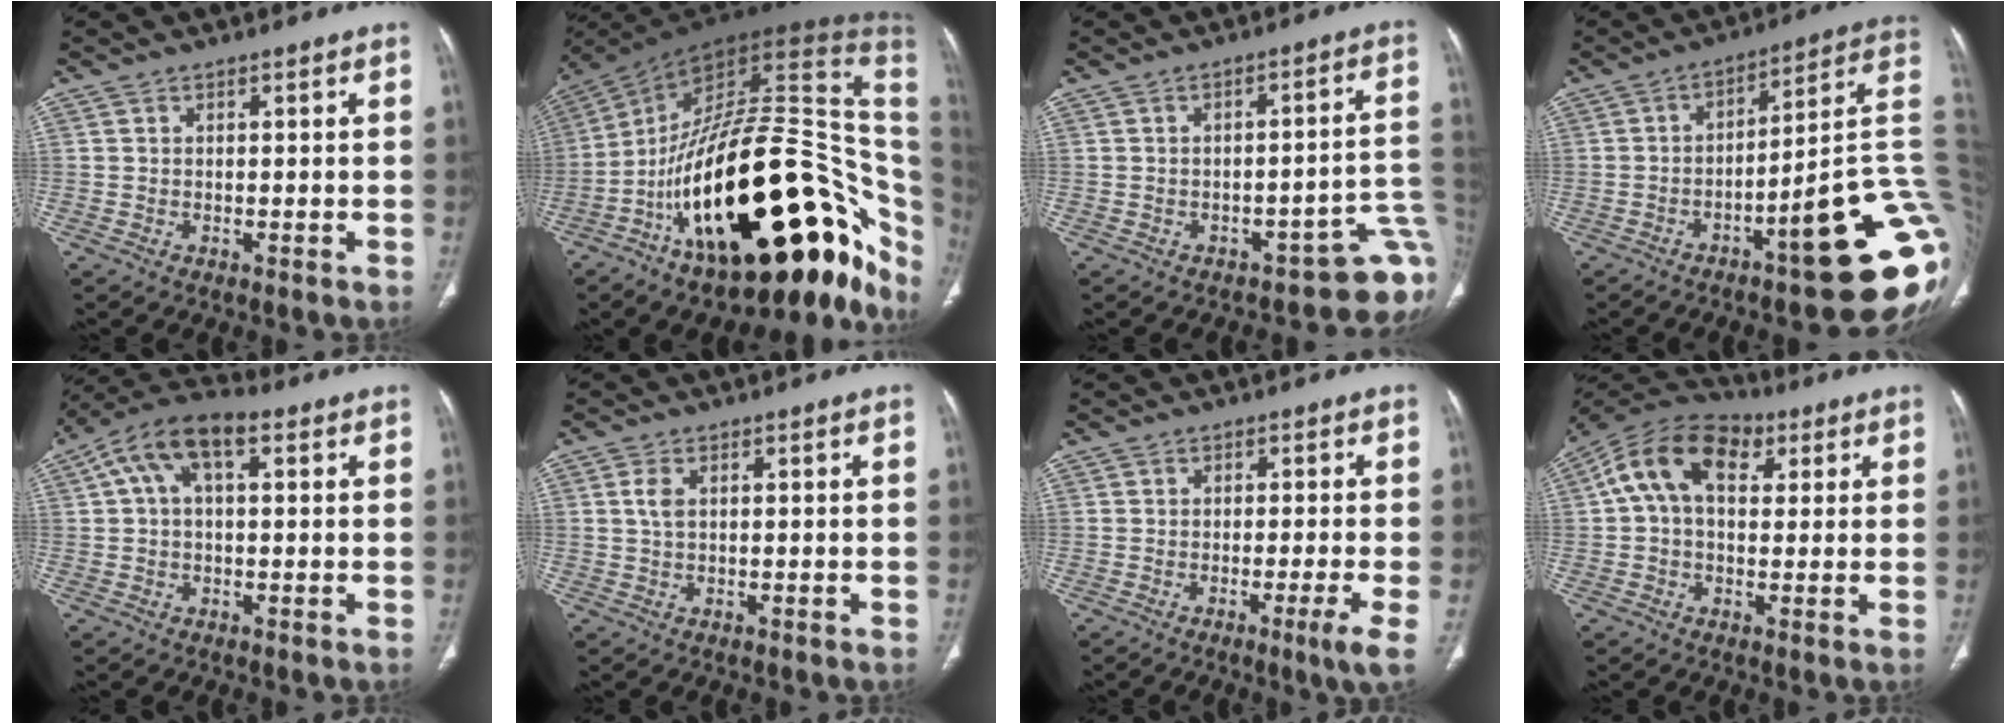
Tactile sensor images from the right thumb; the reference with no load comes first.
{"total": 42.6, "force": [-9.9, 18.0, 37.4], "torque": [-0.453, 0.089, -0.147]}
{"total": 11.2, "force": [-4.6, 4.6, 9.2], "torque": [-0.078, 0.048, -0.052]}
{"total": 22.2, "force": [-6.2, 4.4, 20.9], "torque": [-0.195, 0.045, -0.080]}
{"total": 10.5, "force": [3.4, 5.4, 8.4], "torque": [-0.160, 0.040, 0.053]}
{"total": 2.2, "force": [0.5, 1.3, 1.7], "torque": [-0.042, 0.003, 0.009]}
{"total": 4.0, "force": [-1.6, -0.7, 3.6], "torque": [-0.066, -0.012, -0.027]}
{"total": 14.4, "force": [4.1, 9.1, 10.3], "torque": [-0.167, 0.031, 0.062]}